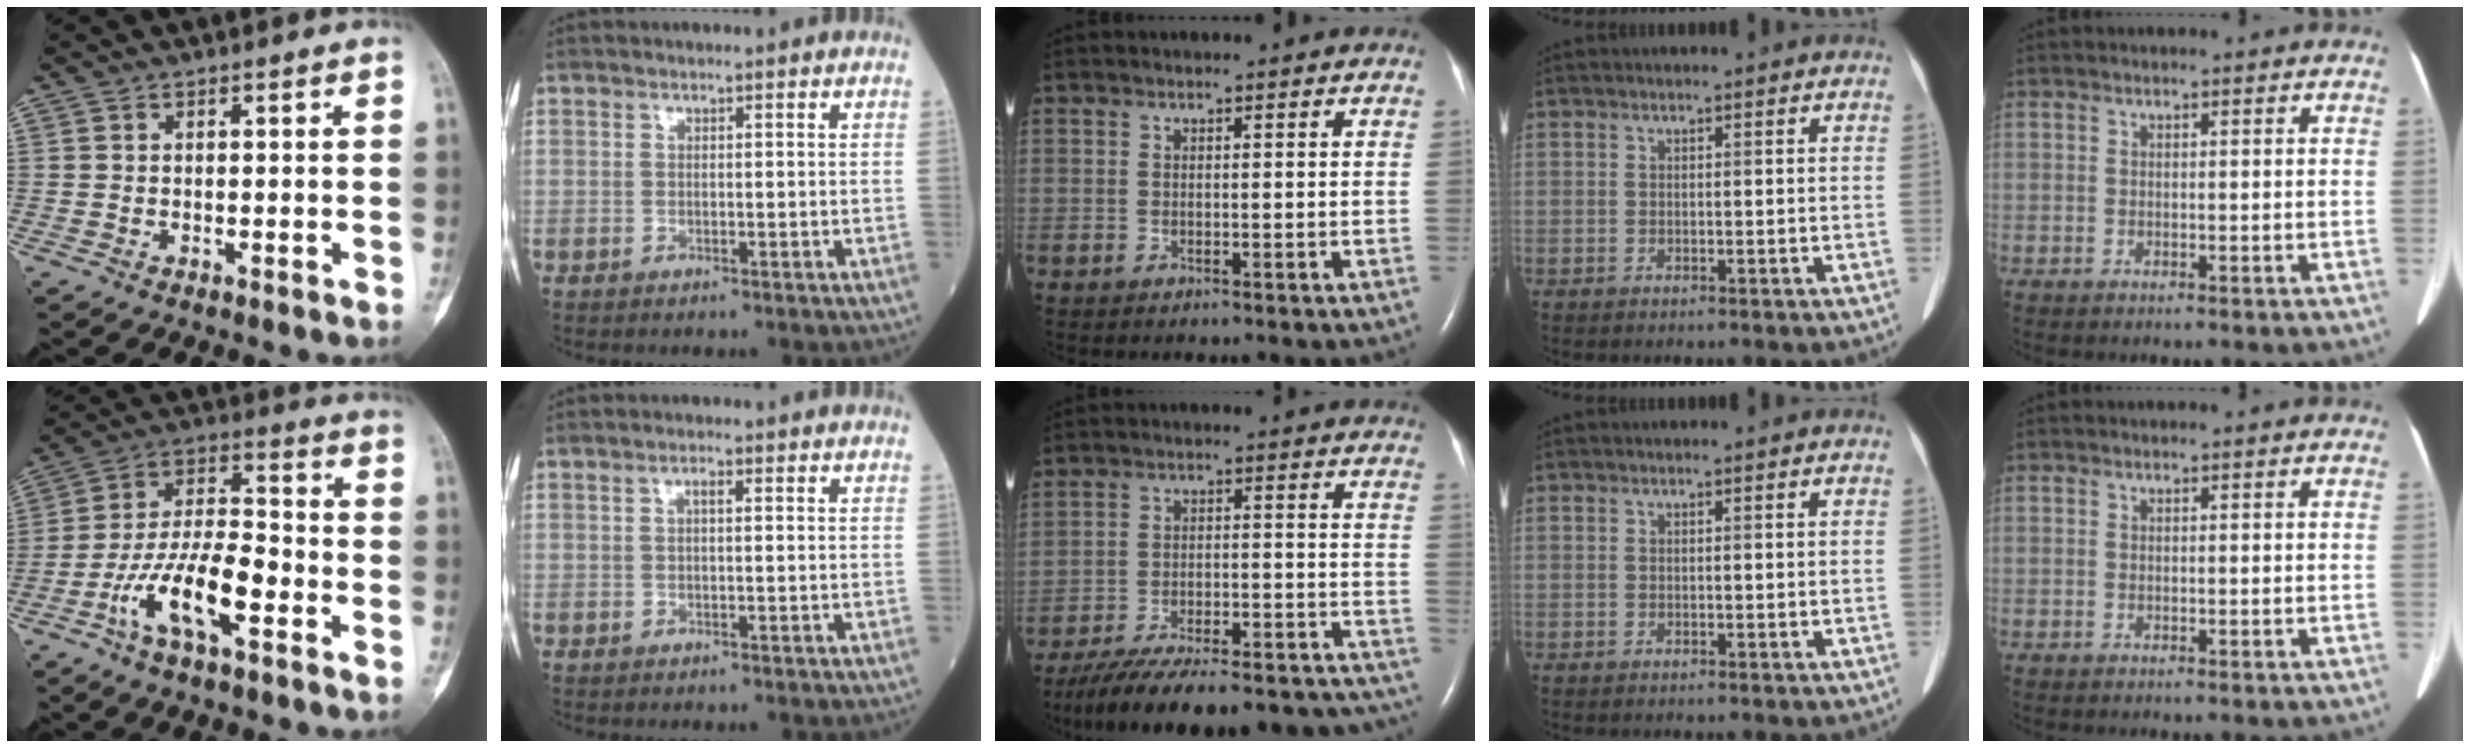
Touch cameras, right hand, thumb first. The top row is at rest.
{"thumb": {"total": 14.2, "force": [-6.0, 5.3, 11.7], "torque": [-0.216, 0.043, -0.112]}, "index": {"total": 1.0, "force": [0.2, 0.2, 1.0], "torque": [-0.015, 0.004, 0.002]}, "middle": {"total": 28.1, "force": [-25.0, 6.1, 11.3], "torque": [-0.146, -0.007, -0.337]}}